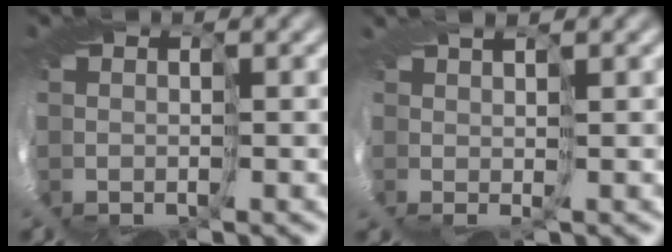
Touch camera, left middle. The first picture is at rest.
{"total": 3.4, "force": [0.8, -3.0, -1.2], "torque": [0.032, 0.004, -0.009]}